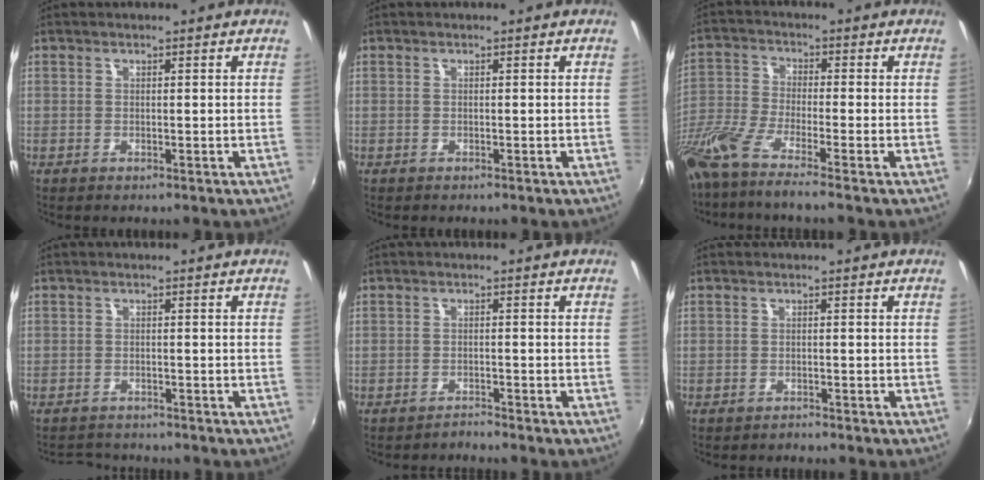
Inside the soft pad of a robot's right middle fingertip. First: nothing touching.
{"total": 0.0}
{"total": 11.3, "force": [-8.8, 0.2, 7.1], "torque": [-0.157, -0.041, -0.167]}
{"total": 3.6, "force": [-3.5, 1.0, 0.1], "torque": [-0.016, 0.005, -0.060]}
{"total": 1.5, "force": [-1.5, -0.2, -0.2], "torque": [0.001, -0.001, -0.026]}
{"total": 1.0, "force": [-1.0, 0.0, -0.1], "torque": [0.000, 0.000, -0.015]}